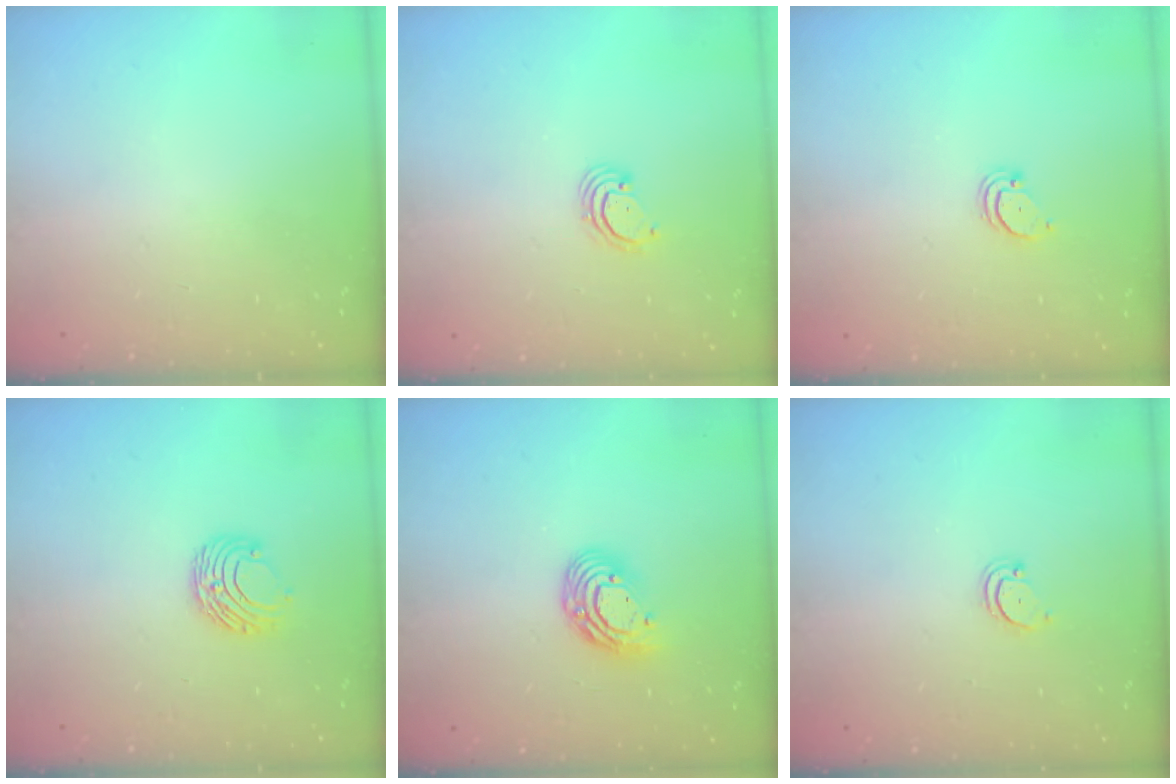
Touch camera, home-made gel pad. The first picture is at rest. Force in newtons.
{"total": 2.7, "press": 2.7, "slide": 0.3}
{"total": 2.0, "press": 2.0, "slide": 0.2}
{"total": 7.2, "press": 7.2, "slide": 0.8}
{"total": 9.8, "press": 9.8, "slide": 0.9}
{"total": 2.7, "press": 2.7, "slide": 0.3}